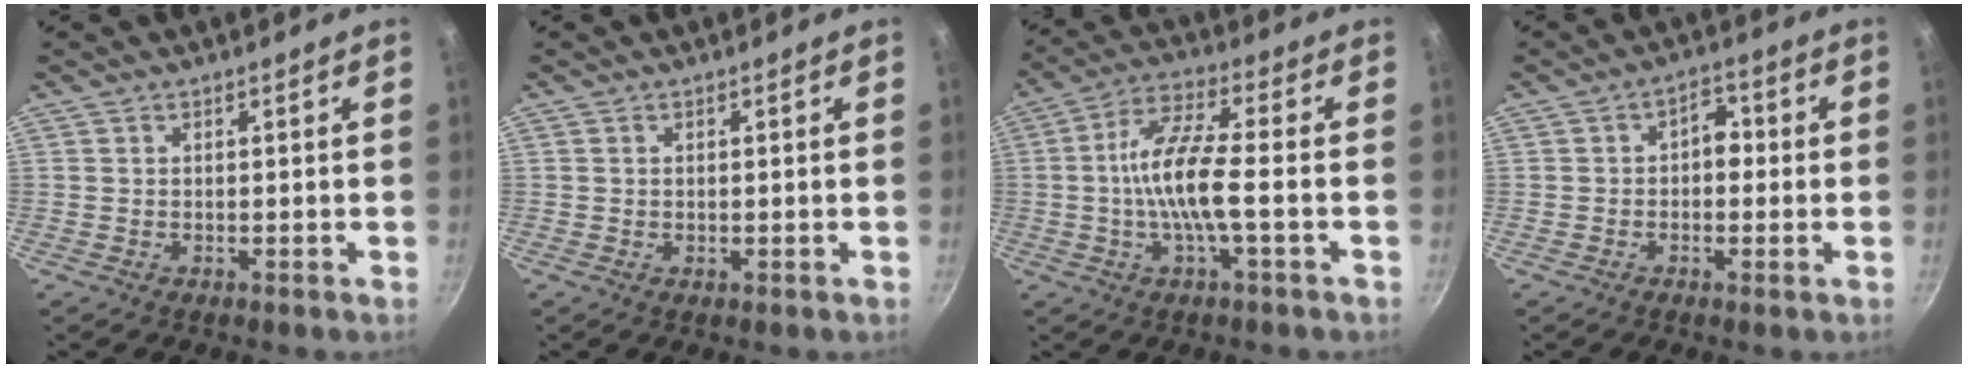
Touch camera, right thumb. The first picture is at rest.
{"total": 0.0}
{"total": 11.1, "force": [-1.8, 2.7, 10.6], "torque": [-0.207, 0.026, -0.048]}
{"total": 4.7, "force": [0.0, 3.2, 3.5], "torque": [-0.028, 0.011, -0.008]}